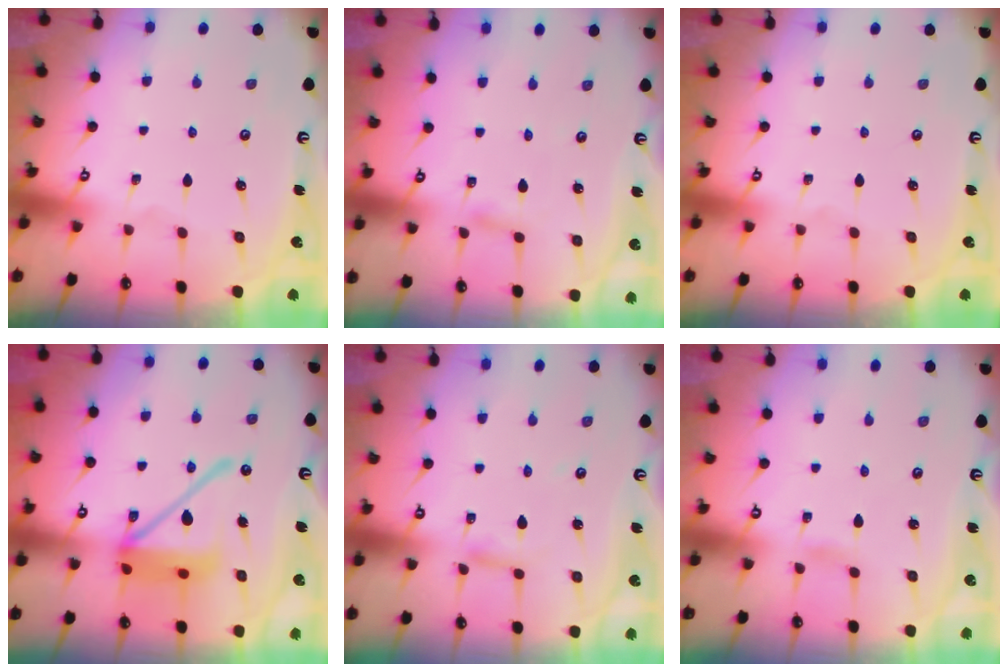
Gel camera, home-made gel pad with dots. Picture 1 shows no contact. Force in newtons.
{"total": 2.8, "press": 2.8, "slide": 0.3}
{"total": 0.0}
{"total": 16.4, "press": 16.3, "slide": 1.9}
{"total": 2.6, "press": 2.6, "slide": 0.2}
{"total": 1.2, "press": 1.2, "slide": 0.1}